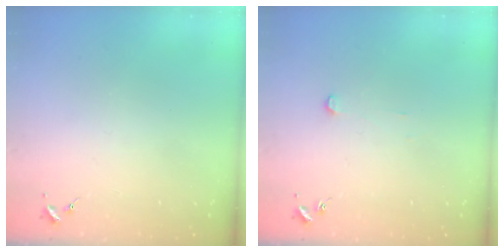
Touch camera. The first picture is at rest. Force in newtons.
{"total": 2.6, "press": 2.6, "slide": 0.2}